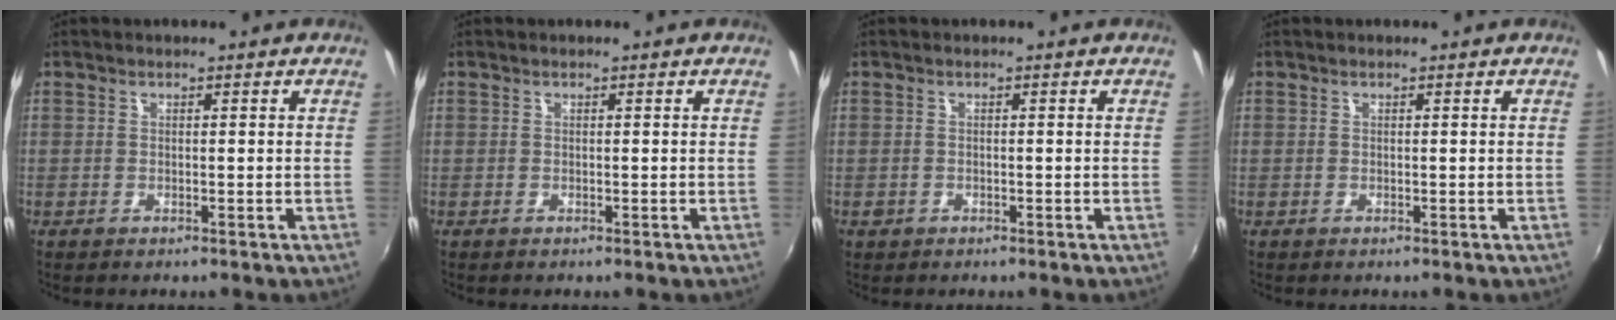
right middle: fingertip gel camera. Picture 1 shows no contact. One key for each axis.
{"total": 0.0}
{"total": 1.2, "fx": -0.6, "fy": 1.0, "fz": 0.2, "tx": -0.008, "ty": -0.003, "tz": -0.009}
{"total": 0.0}